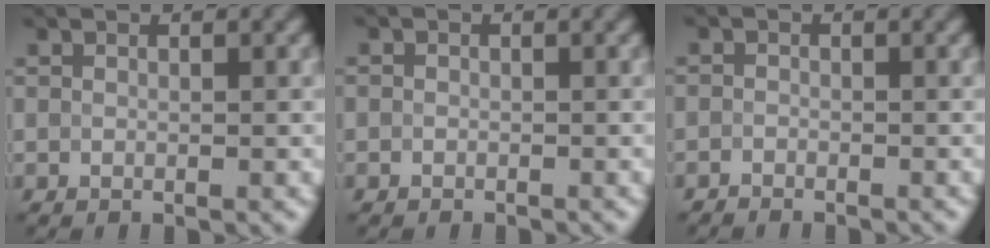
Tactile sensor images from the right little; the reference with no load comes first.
{"total": 1.2, "force": [-0.4, 1.1, -0.5], "torque": [0.025, 0.000, -0.010]}
{"total": 1.6, "force": [-1.2, 0.9, -0.5], "torque": [0.025, 0.001, -0.025]}